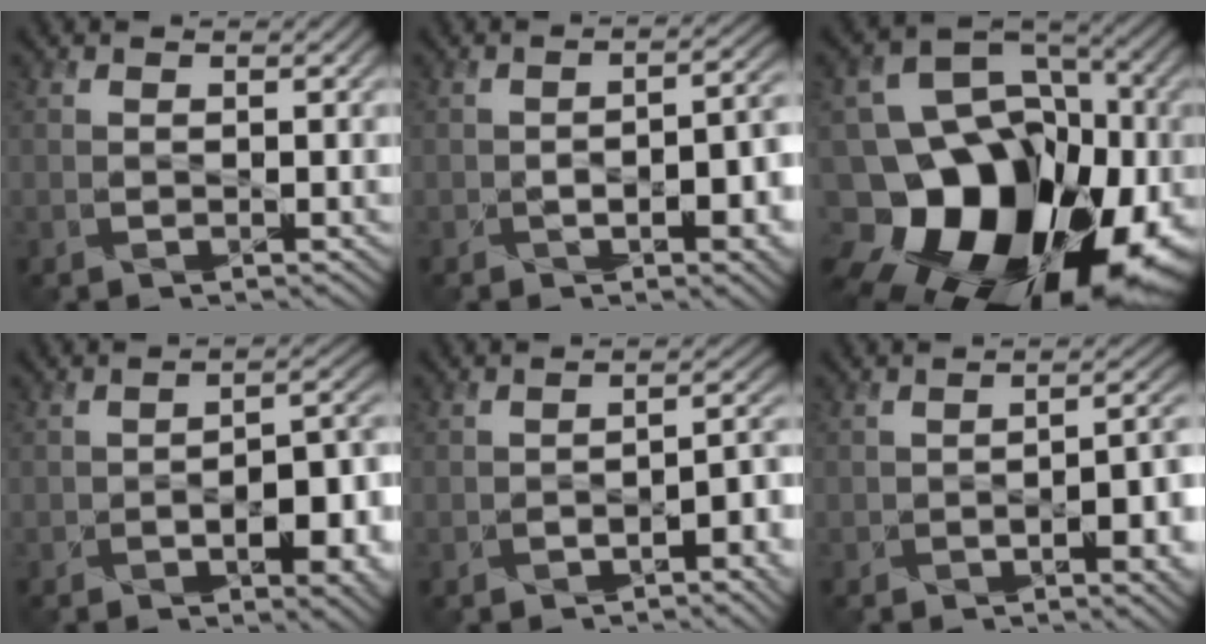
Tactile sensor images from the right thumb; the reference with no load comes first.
{"total": 8.1, "force": [-2.7, 3.7, 6.6], "torque": [-0.086, -0.006, -0.034]}
{"total": 22.4, "force": [-8.5, 17.1, 11.8], "torque": [-0.217, -0.035, -0.148]}
{"total": 9.9, "force": [-3.9, 4.5, 8.0], "torque": [-0.110, -0.008, -0.054]}
{"total": 4.3, "force": [-2.3, 1.6, 3.3], "torque": [-0.041, 0.006, -0.035]}
{"total": 7.0, "force": [-2.6, 2.8, 5.8], "torque": [-0.077, -0.004, -0.036]}